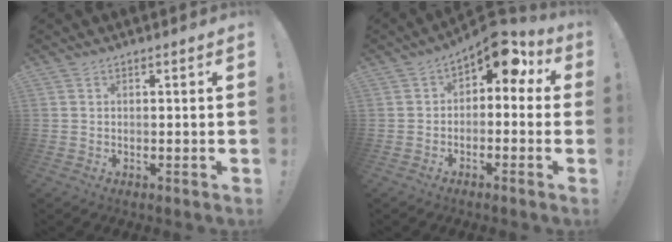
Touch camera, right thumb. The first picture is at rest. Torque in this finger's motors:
{"motor_torque": [0.07, 0.07, 0.10, 0.06, 0.01]}